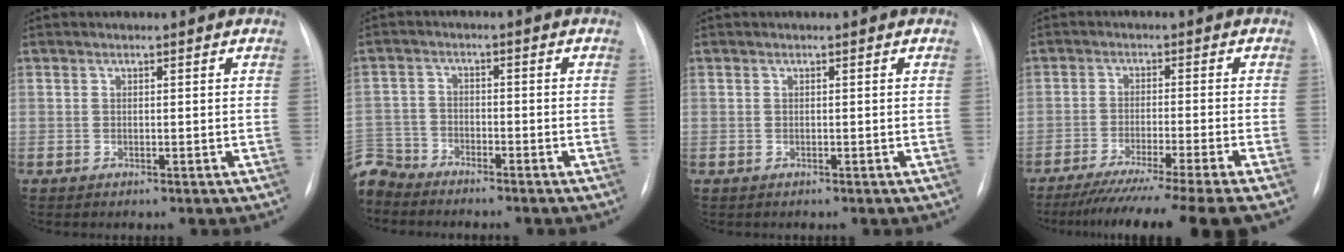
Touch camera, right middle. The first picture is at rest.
{"total": 7.0, "force": [-6.8, 1.8, 0.3], "torque": [-0.010, -0.005, -0.135]}
{"total": 0.0}
{"total": 16.5, "force": [-13.6, -2.3, 9.0], "torque": [-0.116, -0.051, -0.207]}